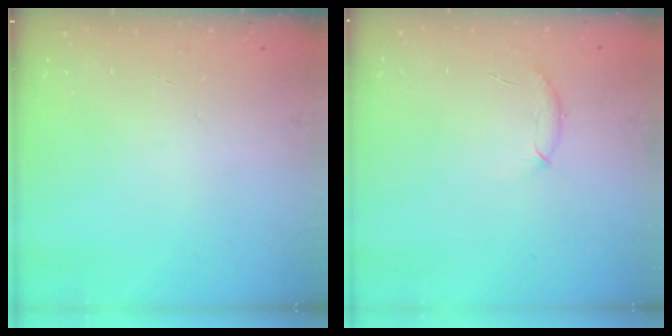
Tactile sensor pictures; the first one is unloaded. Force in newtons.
{"total": 6.1, "press": 5.9, "slide": 1.4}